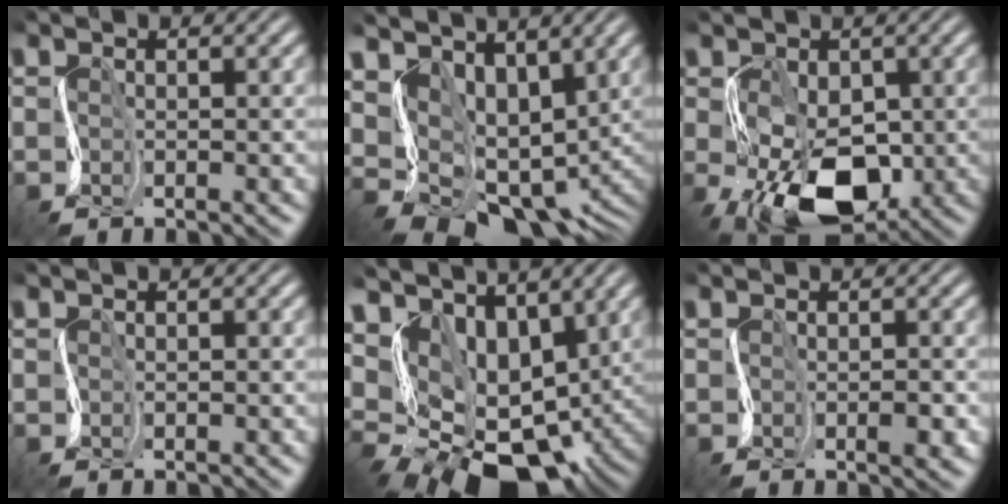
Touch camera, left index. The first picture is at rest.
{"total": 7.4, "force": [2.8, 5.7, 3.8], "torque": [-0.066, -0.017, 0.064]}
{"total": 8.3, "force": [-1.7, 5.6, 6.0], "torque": [-0.111, -0.016, -0.031]}
{"total": 0.0}
{"total": 9.8, "force": [2.0, 7.4, 6.1], "torque": [-0.104, -0.017, 0.048]}
{"total": 1.5, "force": [-0.5, 0.5, 1.3], "torque": [-0.021, 0.002, -0.008]}